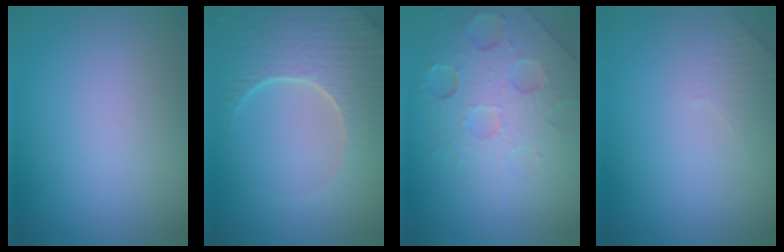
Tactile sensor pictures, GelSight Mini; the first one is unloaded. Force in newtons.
{"total": 6.1, "press": 5.2, "slide": 3.2}
{"total": 7.8, "press": 5.3, "slide": 5.7}
{"total": 1.6, "press": 1.5, "slide": 0.4}